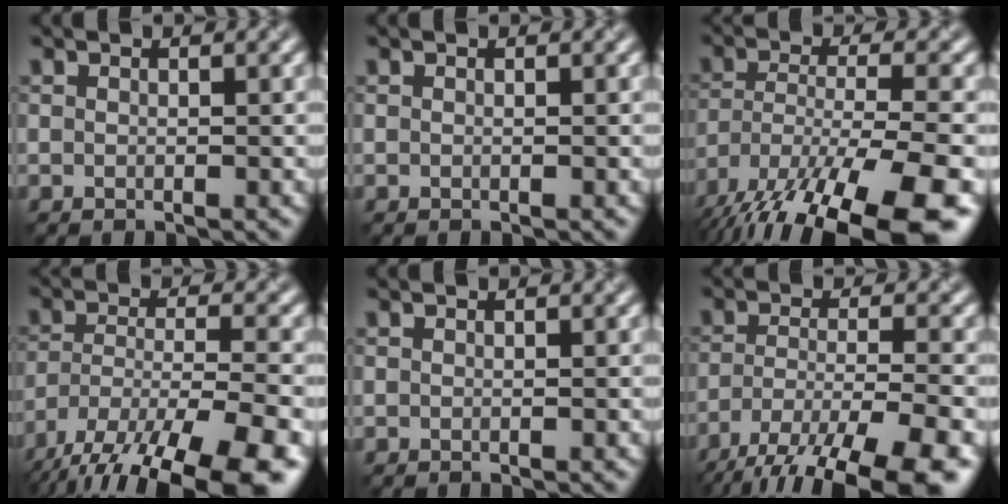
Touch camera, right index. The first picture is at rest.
{"total": 0.0}
{"total": 14.7, "force": [-10.0, 5.3, 9.3], "torque": [-0.199, -0.040, -0.143]}
{"total": 15.7, "force": [-11.3, 6.2, 9.1], "torque": [-0.177, -0.042, -0.152]}
{"total": 0.0}
{"total": 13.4, "force": [-10.1, 4.1, 7.7], "torque": [-0.142, -0.037, -0.143]}